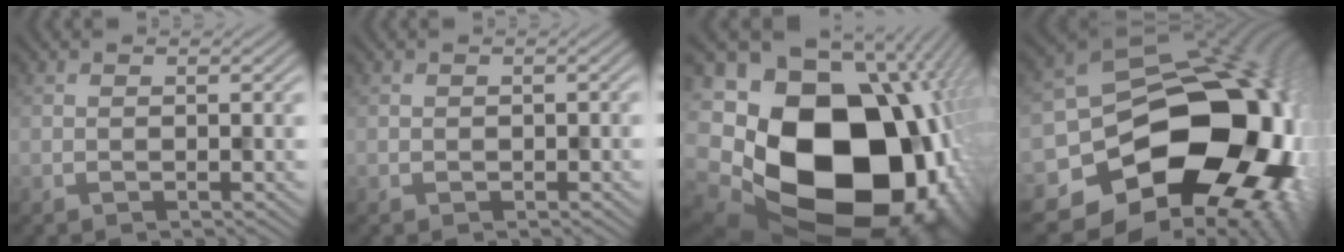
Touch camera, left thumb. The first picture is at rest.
{"total": 0.6, "force": [0.1, 0.6, 0.3], "torque": [-0.003, -0.004, 0.002]}
{"total": 24.7, "force": [-4.2, 18.5, 15.8], "torque": [-0.329, -0.088, -0.036]}
{"total": 19.7, "force": [-6.3, 15.1, 11.1], "torque": [-0.206, -0.039, -0.082]}